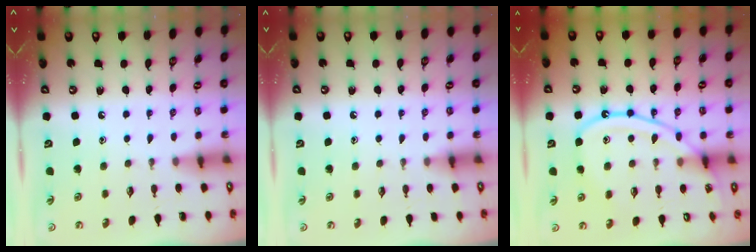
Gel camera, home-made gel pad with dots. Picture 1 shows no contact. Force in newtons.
{"total": 3.0, "press": 2.9, "slide": 0.5}
{"total": 13.5, "press": 13.4, "slide": 1.2}